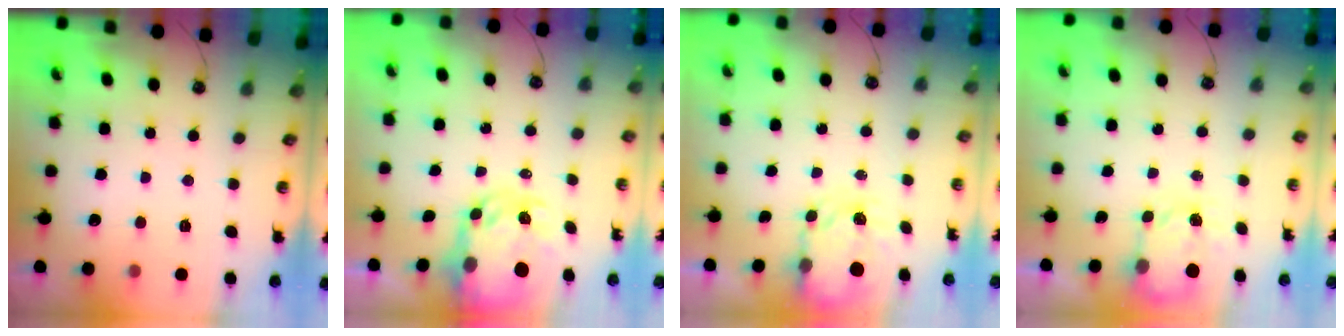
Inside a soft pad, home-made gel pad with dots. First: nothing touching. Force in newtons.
{"total": 7.4, "press": 7.4, "slide": 0.7}
{"total": 3.9, "press": 3.9, "slide": 0.3}
{"total": 4.3, "press": 4.3, "slide": 0.5}